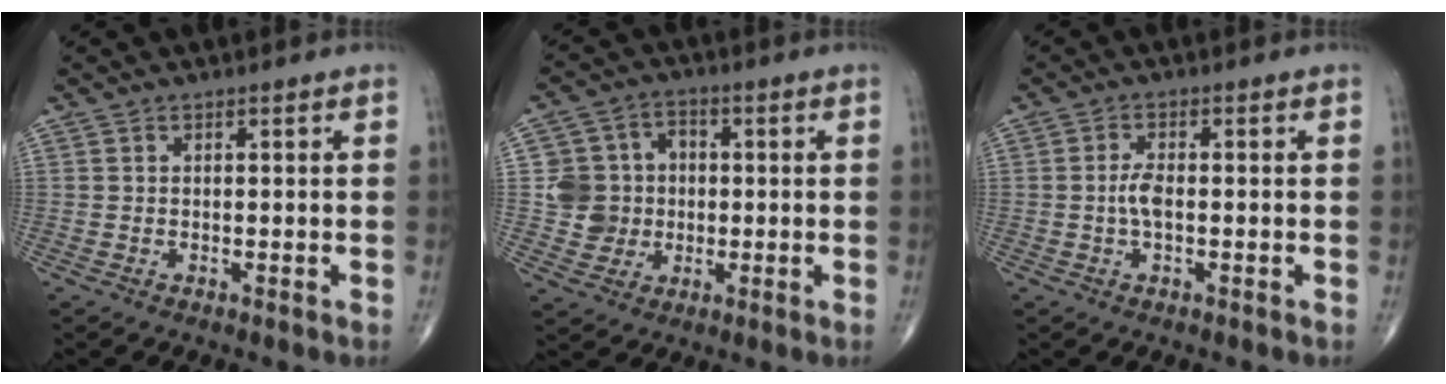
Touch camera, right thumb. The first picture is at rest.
{"total": 8.7, "force": [-0.2, 8.2, 2.8], "torque": [-0.017, 0.017, -0.006]}
{"total": 2.9, "force": [-0.4, 1.2, 2.6], "torque": [-0.059, 0.005, -0.010]}